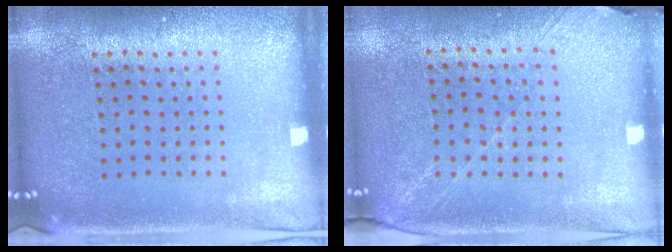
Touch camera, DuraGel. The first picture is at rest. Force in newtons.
{"total": 1.2, "press": 1.0, "slide": 0.7}